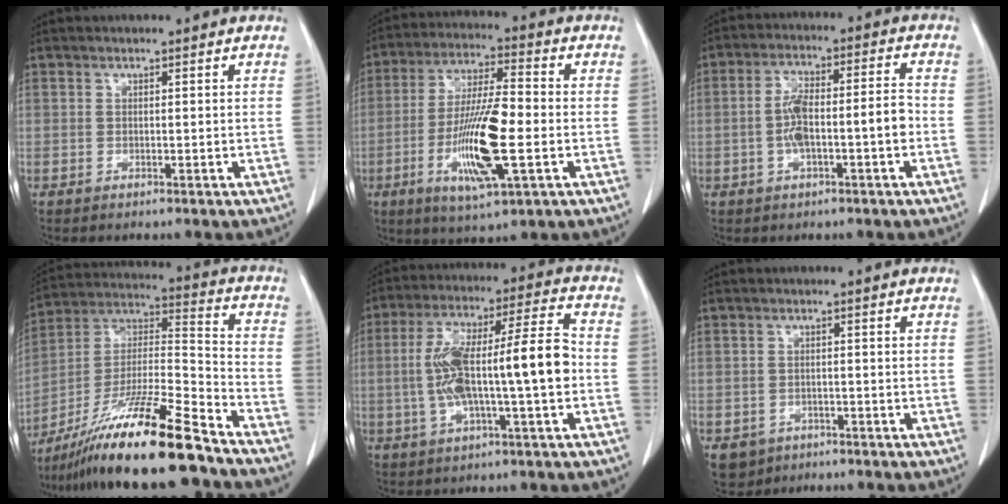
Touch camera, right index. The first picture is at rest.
{"total": 14.2, "force": [-3.5, 2.2, 13.6], "torque": [-0.263, -0.012, -0.063]}
{"total": 8.7, "force": [-1.7, 1.9, 8.4], "torque": [-0.157, 0.026, -0.030]}
{"total": 20.2, "force": [-15.2, 0.2, 13.3], "torque": [-0.258, -0.024, -0.278]}
{"total": 15.4, "force": [-1.4, 2.0, 15.2], "torque": [-0.278, 0.027, -0.023]}
{"total": 4.0, "force": [-2.2, 3.3, 0.7], "torque": [-0.010, 0.003, -0.030]}